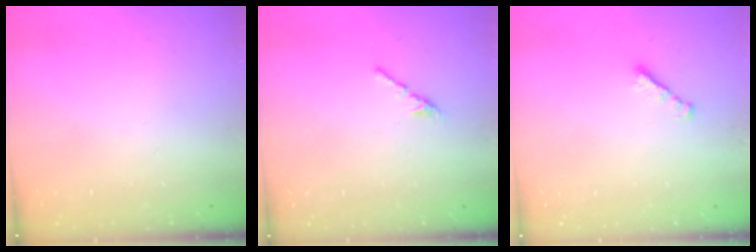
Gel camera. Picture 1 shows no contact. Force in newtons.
{"total": 1.3, "press": 1.2, "slide": 0.4}
{"total": 1.7, "press": 1.6, "slide": 0.5}